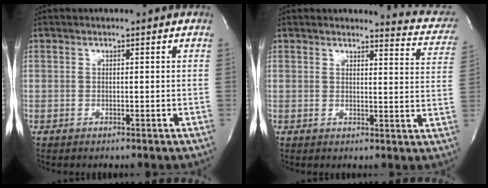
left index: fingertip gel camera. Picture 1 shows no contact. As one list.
[{"total": 7.9, "force": [7.7, 1.4, 0.7], "torque": [0.009, -0.050, 0.060]}]